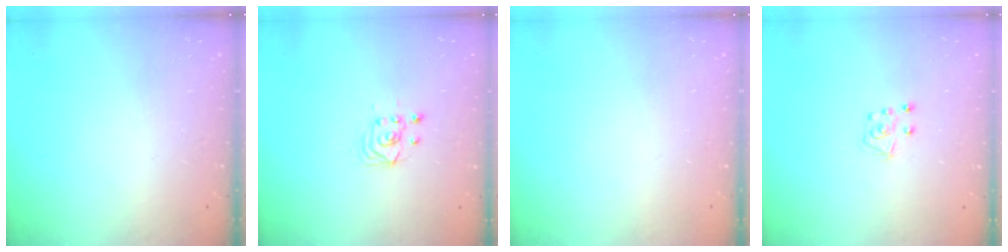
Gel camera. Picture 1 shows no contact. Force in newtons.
{"total": 3.2, "press": 3.1, "slide": 0.7}
{"total": 0.0}
{"total": 5.0, "press": 4.9, "slide": 0.4}